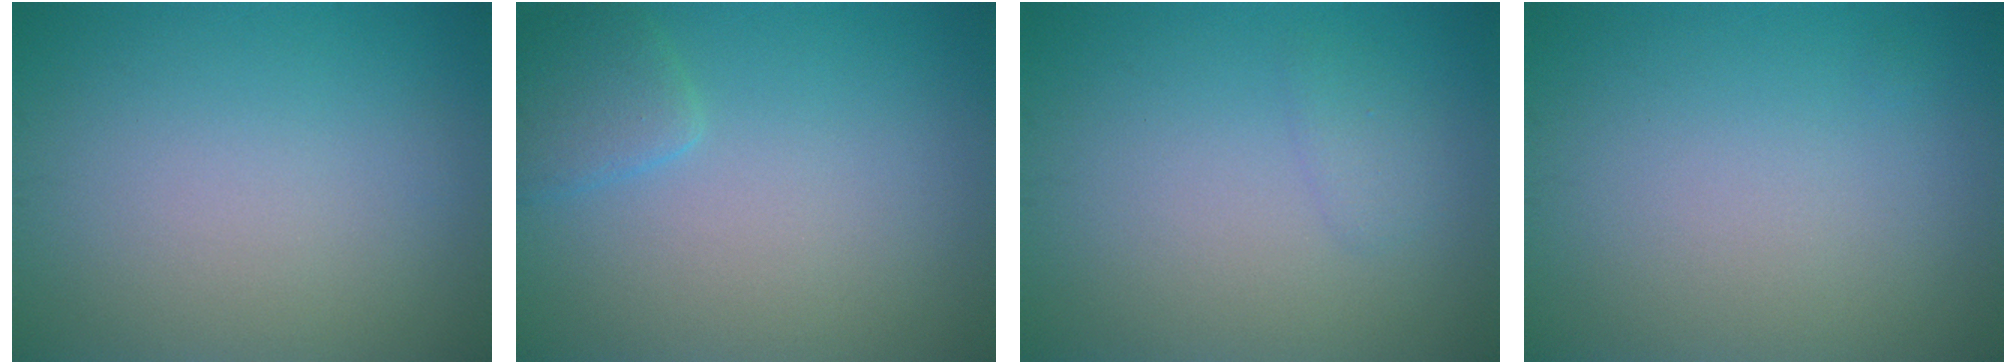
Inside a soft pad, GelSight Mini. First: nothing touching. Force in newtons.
{"total": 2.0, "press": 2.0, "slide": 0.1}
{"total": 1.0, "press": 1.0, "slide": 0.1}
{"total": 0.0}